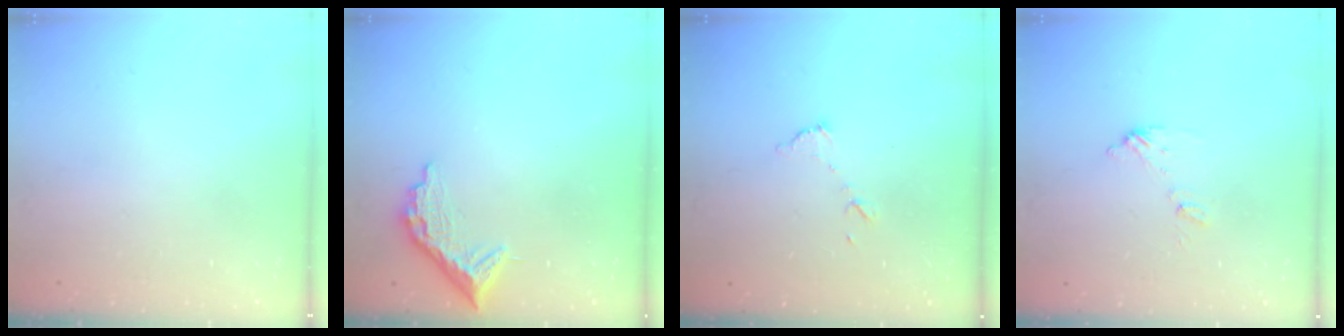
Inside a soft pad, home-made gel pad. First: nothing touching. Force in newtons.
{"total": 9.9, "press": 9.9, "slide": 0.7}
{"total": 6.2, "press": 6.2, "slide": 0.2}
{"total": 5.8, "press": 5.8, "slide": 0.2}